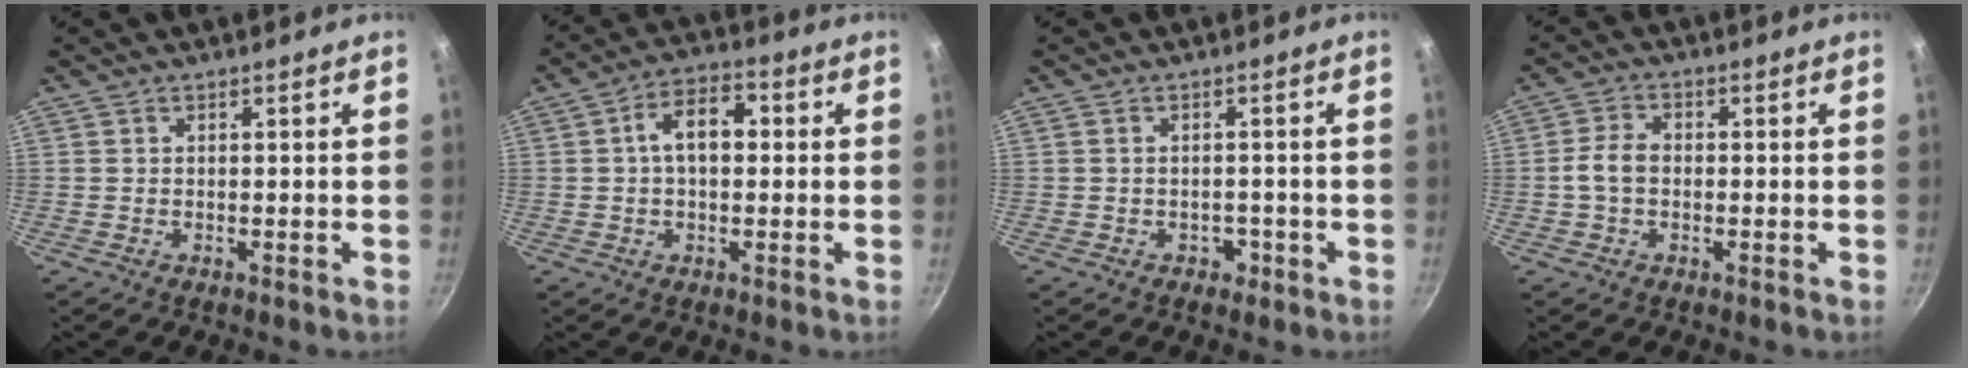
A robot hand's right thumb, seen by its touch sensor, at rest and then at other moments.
{"total": 8.4, "force": [1.0, 5.1, 6.6], "torque": [-0.083, 0.024, 0.005]}
{"total": 2.0, "force": [-0.9, 1.5, 0.9], "torque": [-0.002, 0.013, -0.006]}
{"total": 4.6, "force": [-0.5, 3.2, 3.3], "torque": [-0.062, 0.020, -0.015]}